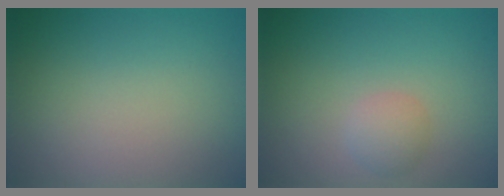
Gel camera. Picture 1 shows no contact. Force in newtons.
{"total": 1.7, "press": 1.7, "slide": 0.2}